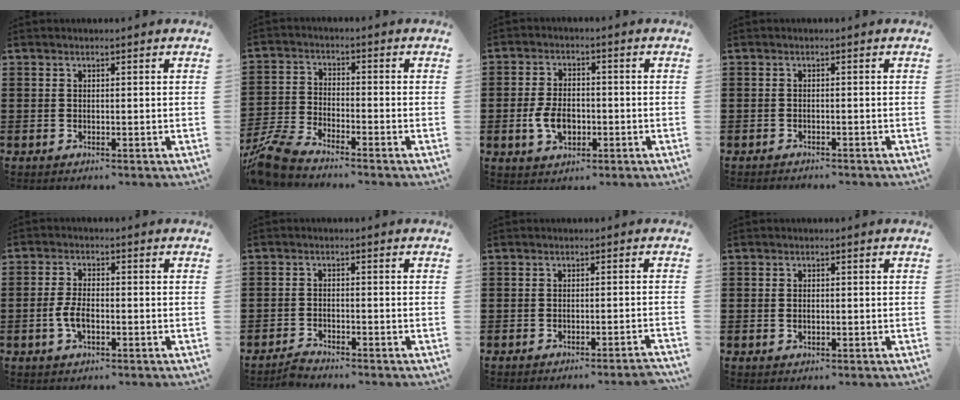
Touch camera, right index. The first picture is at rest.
{"total": 6.3, "force": [-5.9, 0.2, 2.1], "torque": [-0.070, -0.012, -0.122]}
{"total": 6.5, "force": [-1.7, 3.8, 4.9], "torque": [-0.115, -0.003, -0.033]}
{"total": 0.9, "force": [-0.9, -0.1, 0.0], "torque": [-0.003, -0.003, -0.018]}
{"total": 3.9, "force": [-1.2, 1.6, 3.3], "torque": [-0.082, -0.007, -0.025]}
{"total": 1.8, "force": [-1.8, 0.2, -0.1], "torque": [-0.005, 0.004, -0.038]}
{"total": 1.4, "force": [-1.2, -0.3, 0.6], "torque": [-0.010, 0.001, -0.024]}
{"total": 0.9, "force": [-0.2, 0.3, 0.8], "torque": [-0.019, -0.002, -0.003]}